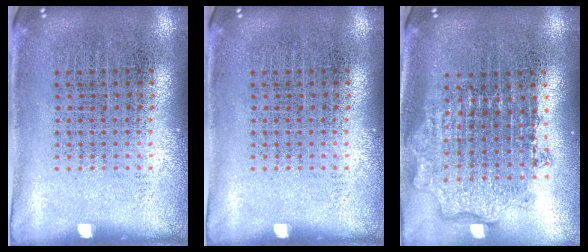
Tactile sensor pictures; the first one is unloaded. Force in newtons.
{"total": 0.0}
{"total": 1.8, "press": 1.5, "slide": 1.1}